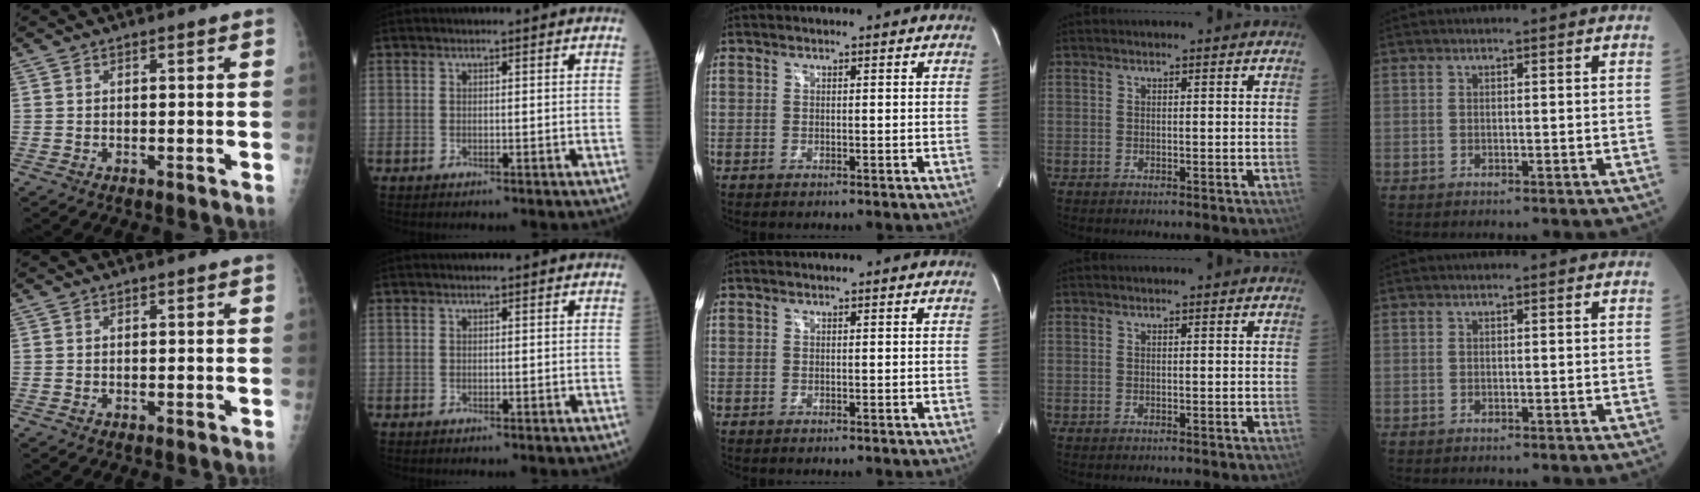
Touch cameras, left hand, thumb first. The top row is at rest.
{}